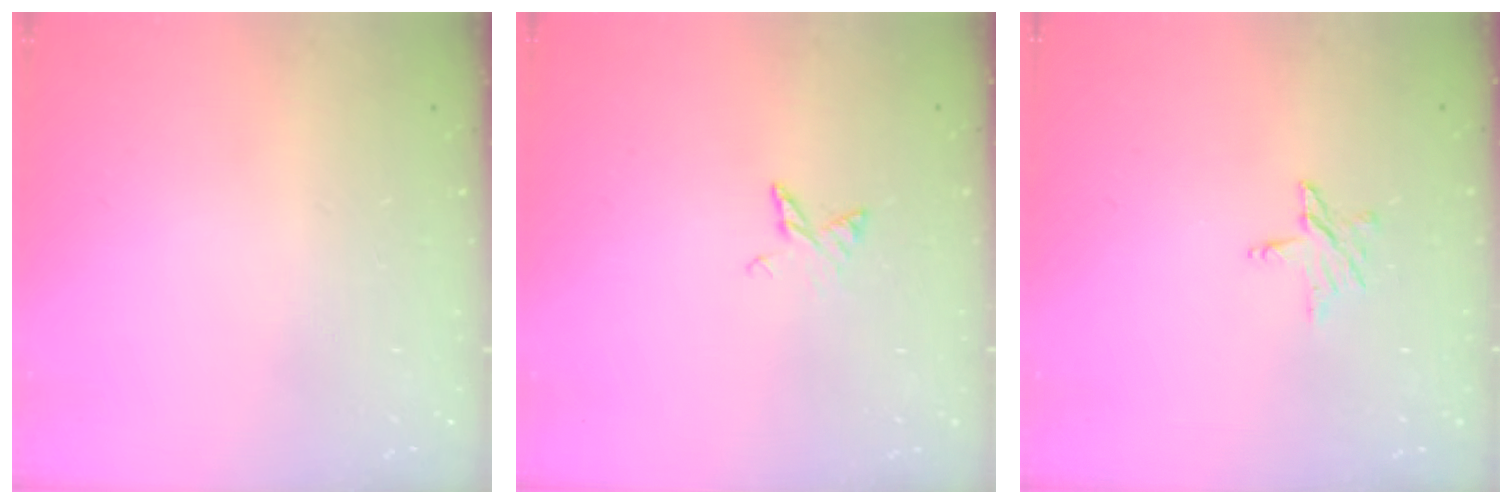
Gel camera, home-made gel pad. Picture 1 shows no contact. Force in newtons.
{"total": 4.7, "press": 4.7, "slide": 0.5}
{"total": 5.1, "press": 5.1, "slide": 0.6}